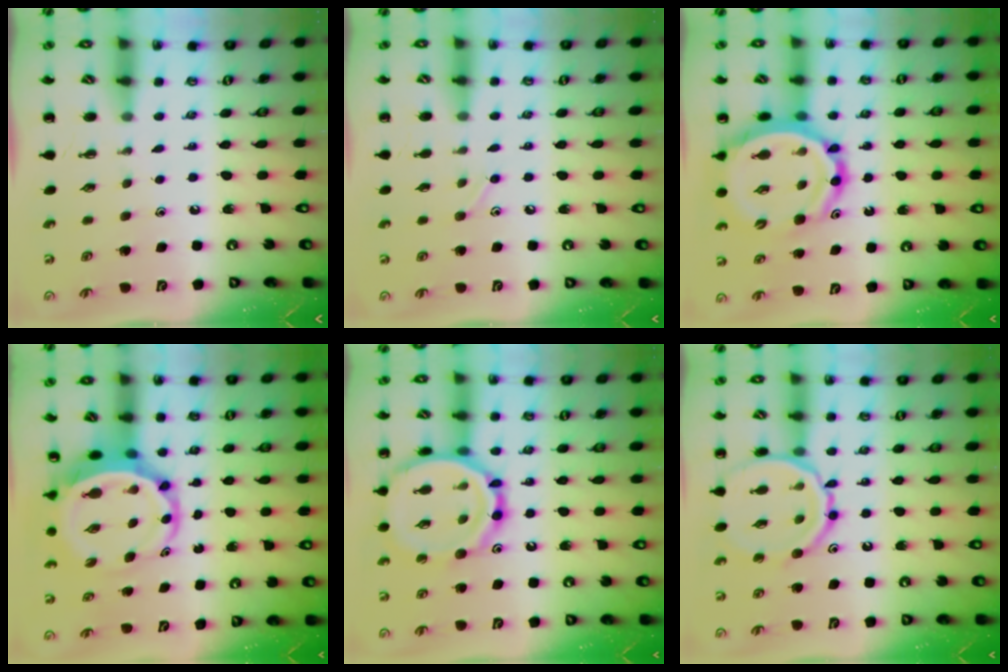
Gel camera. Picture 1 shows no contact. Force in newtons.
{"total": 5.3, "press": 4.9, "slide": 2.0}
{"total": 16.6, "press": 16.0, "slide": 4.4}
{"total": 8.0, "press": 7.7, "slide": 2.2}
{"total": 19.4, "press": 19.3, "slide": 1.6}
{"total": 14.2, "press": 14.1, "slide": 0.8}